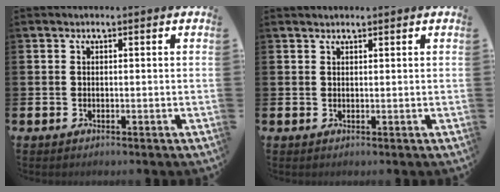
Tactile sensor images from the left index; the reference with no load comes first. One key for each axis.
{"total": 0.9, "fx": 0.9, "fy": 0.1, "fz": 0.0, "tx": 0.013, "ty": -0.004, "tz": 0.014}